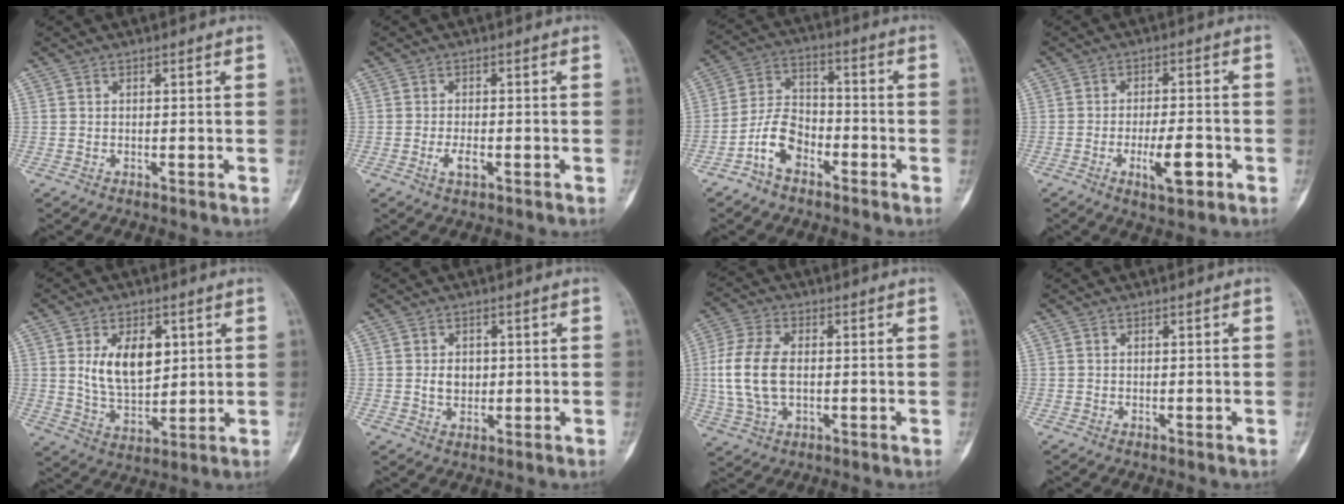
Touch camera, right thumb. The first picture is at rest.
{"total": 2.7, "force": [-0.9, 1.2, 2.3], "torque": [-0.044, -0.001, -0.016]}
{"total": 8.7, "force": [-4.6, 5.3, 5.0], "torque": [-0.088, 0.040, -0.094]}
{"total": 7.4, "force": [-2.8, 2.6, 6.4], "torque": [-0.101, 0.011, -0.042]}
{"total": 11.3, "force": [3.0, 6.6, 8.6], "torque": [-0.121, -0.021, 0.064]}
{"total": 3.6, "force": [0.3, 2.8, 2.3], "torque": [-0.024, -0.001, 0.008]}
{"total": 11.3, "force": [0.0, 6.7, 9.1], "torque": [-0.200, 0.008, 0.001]}
{"total": 0.0}